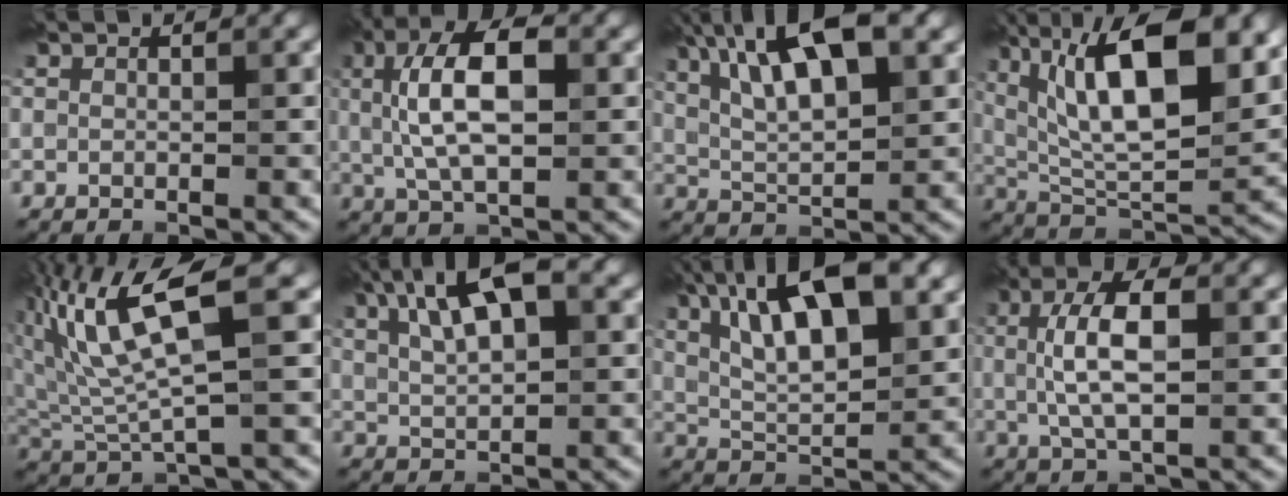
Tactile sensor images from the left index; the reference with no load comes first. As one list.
[{"total": 7.6, "force": [1.1, 3.3, 6.8], "torque": [-0.126, 0.012, 0.014]}, {"total": 11.7, "force": [5.9, 4.0, 9.3], "torque": [-0.153, 0.023, 0.082]}, {"total": 13.8, "force": [5.2, 4.9, 11.8], "torque": [-0.197, 0.009, 0.089]}, {"total": 8.5, "force": [2.6, 2.5, 7.7], "torque": [-0.164, 0.009, 0.047]}, {"total": 9.6, "force": [4.3, 3.7, 7.7], "torque": [-0.130, 0.035, 0.060]}, {"total": 13.4, "force": [6.6, 5.0, 10.6], "torque": [-0.163, 0.027, 0.088]}, {"total": 5.6, "force": [0.7, 2.0, 5.2], "torque": [-0.103, 0.010, 0.010]}]